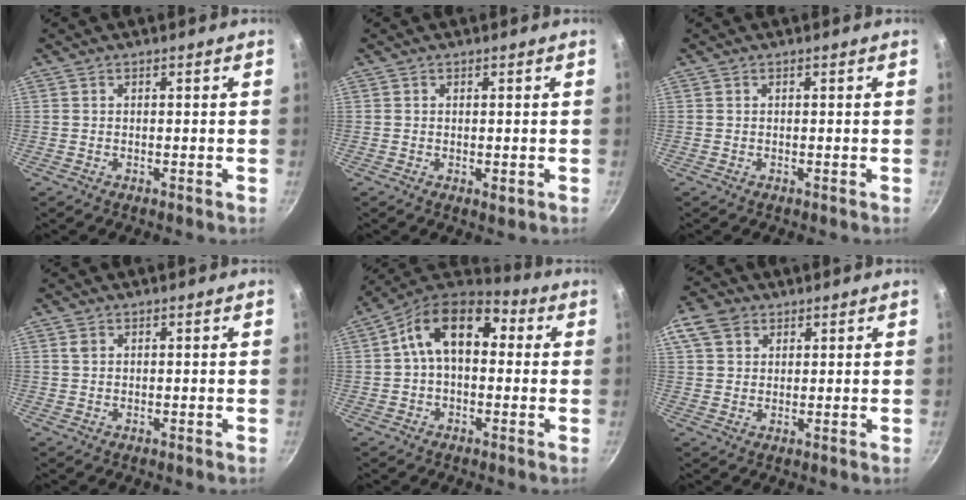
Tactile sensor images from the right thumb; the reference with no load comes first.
{"total": 1.0, "force": [-0.2, 0.4, 0.9], "torque": [-0.013, -0.005, -0.003]}
{"total": 0.0}
{"total": 1.2, "force": [0.5, 0.8, 0.7], "torque": [-0.012, 0.000, 0.010]}
{"total": 14.1, "force": [2.3, 9.1, 10.5], "torque": [-0.144, 0.032, 0.013]}
{"total": 7.0, "force": [3.3, 5.1, 3.4], "torque": [-0.050, 0.001, 0.052]}